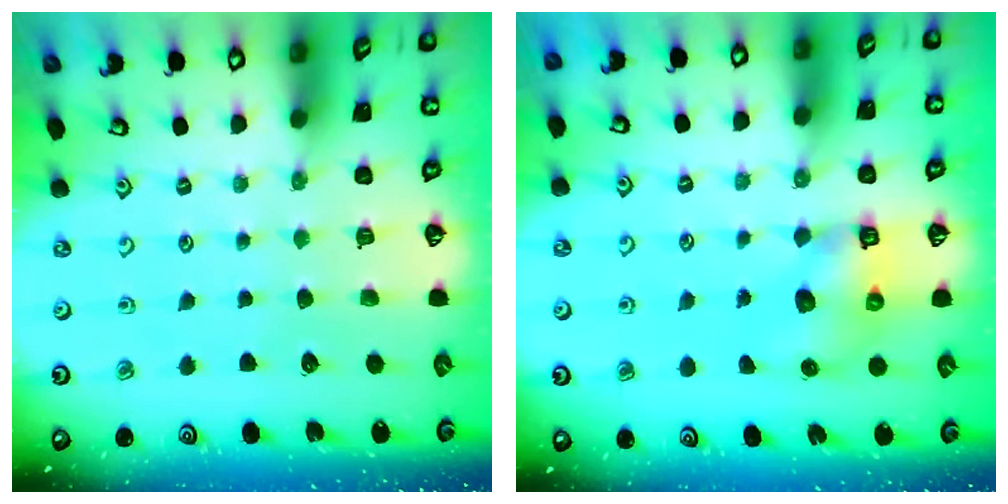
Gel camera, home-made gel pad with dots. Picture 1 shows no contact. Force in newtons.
{"total": 6.1, "press": 6.1, "slide": 1.0}